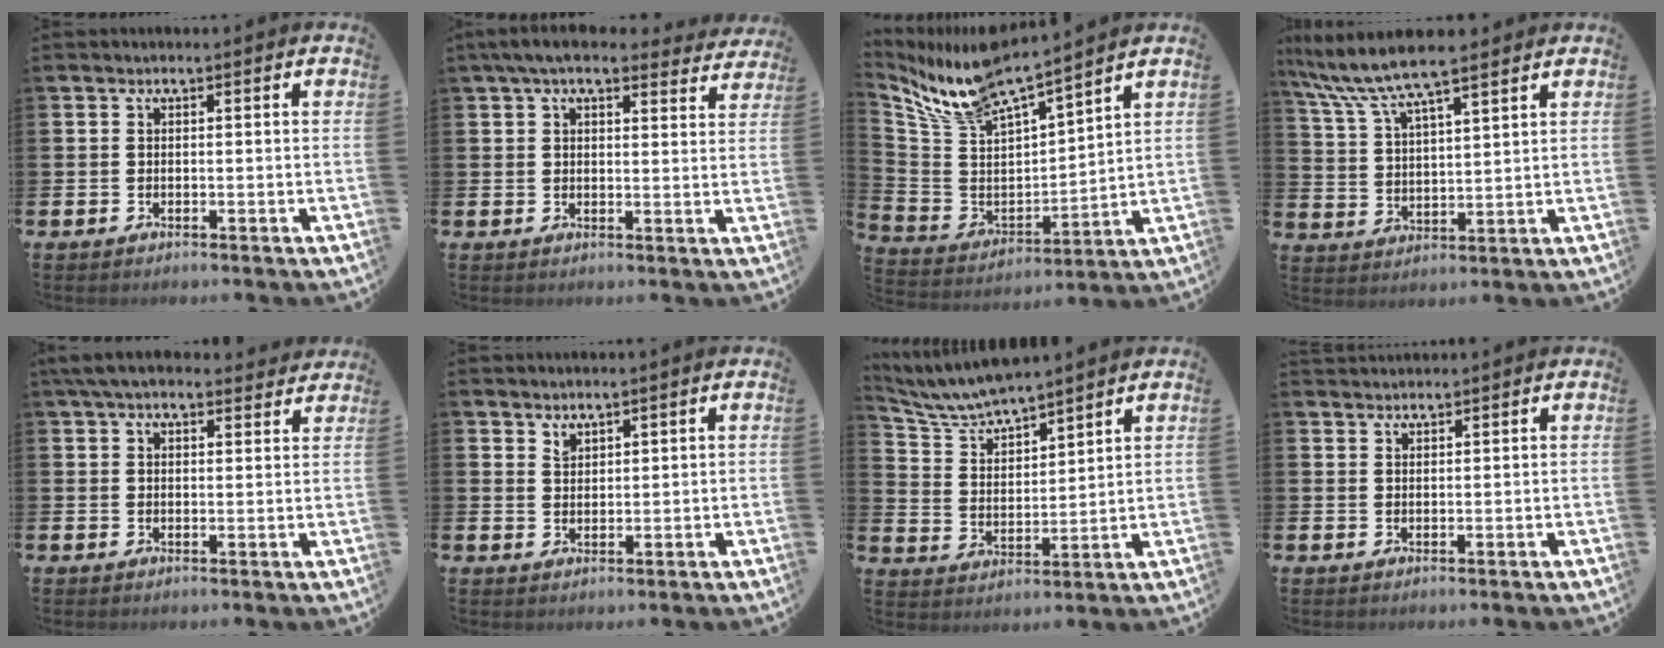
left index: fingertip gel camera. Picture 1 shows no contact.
{"total": 6.0, "force": [5.1, 1.7, 2.5], "torque": [-0.062, -0.011, 0.094]}
{"total": 9.4, "force": [8.8, 0.7, 3.1], "torque": [-0.099, -0.066, 0.151]}
{"total": 8.5, "force": [7.6, 1.1, 3.6], "torque": [-0.101, -0.022, 0.139]}
{"total": 5.2, "force": [4.7, 1.4, 1.7], "torque": [-0.044, -0.012, 0.088]}
{"total": 1.8, "force": [1.7, 0.6, 0.1], "torque": [0.013, -0.009, 0.029]}
{"total": 6.1, "force": [6.0, 0.4, 1.1], "torque": [-0.047, -0.040, 0.104]}
{"total": 1.8, "force": [1.8, 0.3, -0.1], "torque": [0.014, -0.009, 0.030]}